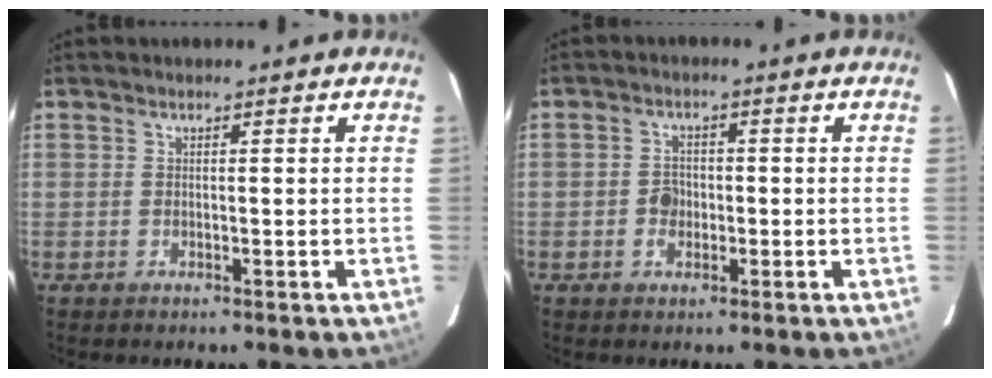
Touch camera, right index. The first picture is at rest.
{"total": 2.7, "force": [-0.7, 2.2, 1.5], "torque": [-0.025, 0.004, -0.010]}